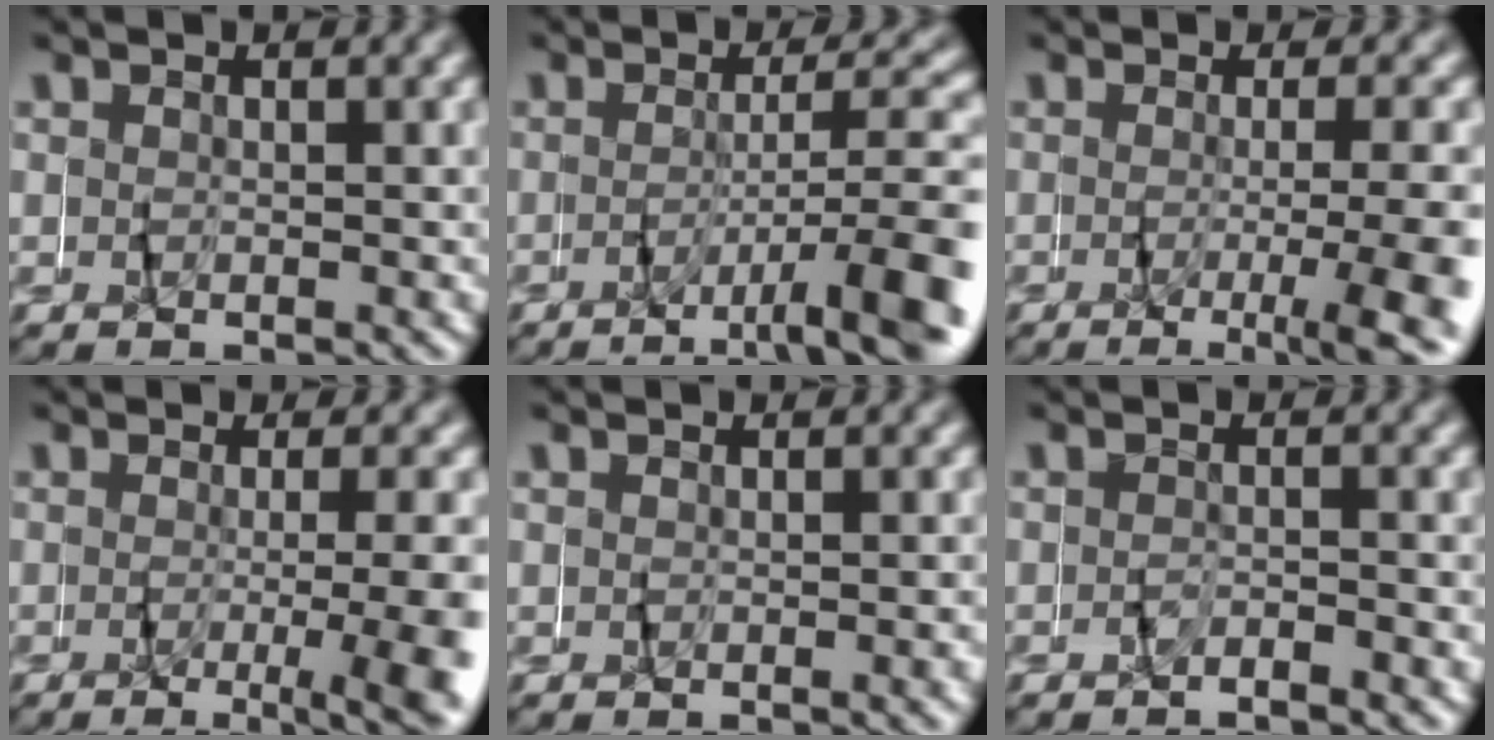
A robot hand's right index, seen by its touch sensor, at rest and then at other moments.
{"total": 6.9, "force": [-4.3, -0.2, 5.3], "torque": [-0.090, -0.016, -0.063]}
{"total": 4.9, "force": [-2.8, -1.1, 3.9], "torque": [-0.043, -0.008, -0.043]}
{"total": 5.5, "force": [-2.6, -0.3, 4.9], "torque": [-0.051, -0.011, -0.038]}
{"total": 0.8, "force": [-0.4, -0.6, 0.0], "torque": [-0.009, -0.004, -0.004]}
{"total": 1.2, "force": [-1.1, 0.3, 0.2], "torque": [-0.017, 0.006, -0.027]}